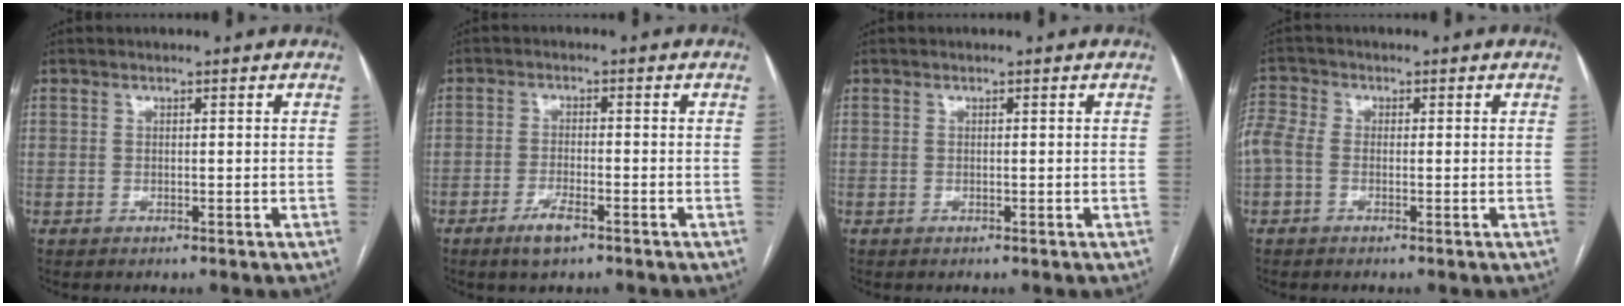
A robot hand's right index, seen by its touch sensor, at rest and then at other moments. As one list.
[{"total": 3.9, "force": [-2.5, 0.8, 2.8], "torque": [-0.059, -0.003, -0.045]}, {"total": 0.0}, {"total": 6.3, "force": [-0.7, 4.5, 4.3], "torque": [-0.131, 0.022, -0.018]}]